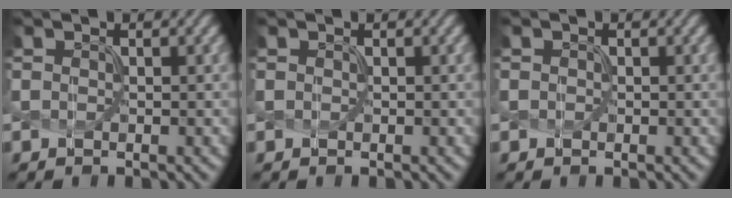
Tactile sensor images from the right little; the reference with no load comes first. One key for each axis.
{"total": 0.0}
{"total": 0.5, "fx": 0.0, "fy": 0.0, "fz": -0.5, "tx": 0.009, "ty": 0.000, "tz": 0.006}